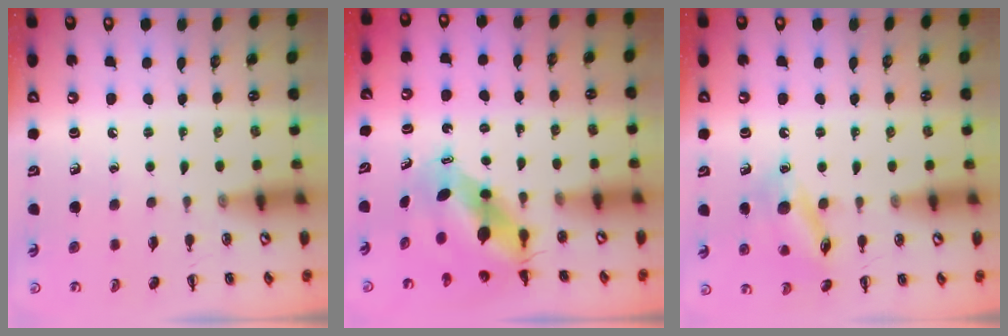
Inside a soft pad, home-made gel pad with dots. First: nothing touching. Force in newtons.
{"total": 5.7, "press": 5.5, "slide": 1.5}
{"total": 13.1, "press": 13.1, "slide": 0.9}